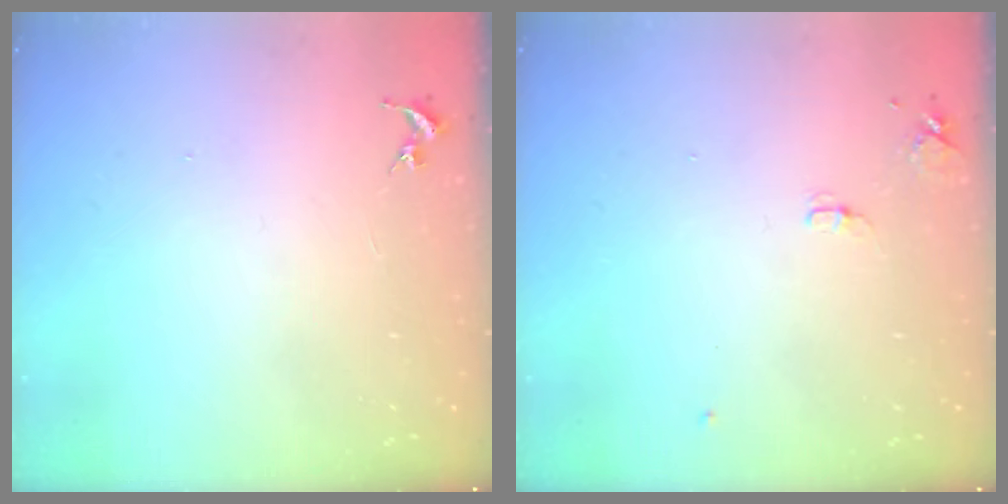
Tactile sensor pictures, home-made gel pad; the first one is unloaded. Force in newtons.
{"total": 5.8, "press": 5.8, "slide": 0.8}